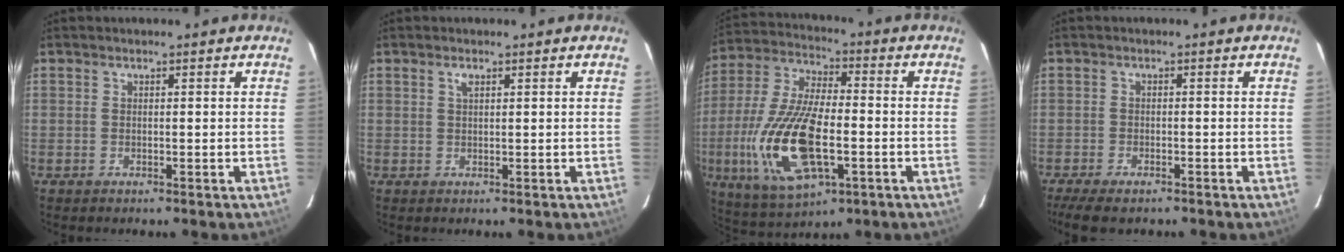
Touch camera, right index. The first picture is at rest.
{"total": 1.2, "force": [0.6, 0.5, 0.9], "torque": [-0.017, 0.004, 0.010]}
{"total": 19.9, "force": [-5.0, 8.3, 17.4], "torque": [-0.377, -0.017, -0.088]}
{"total": 7.1, "force": [-5.6, 2.3, 3.8], "torque": [-0.095, -0.025, -0.098]}